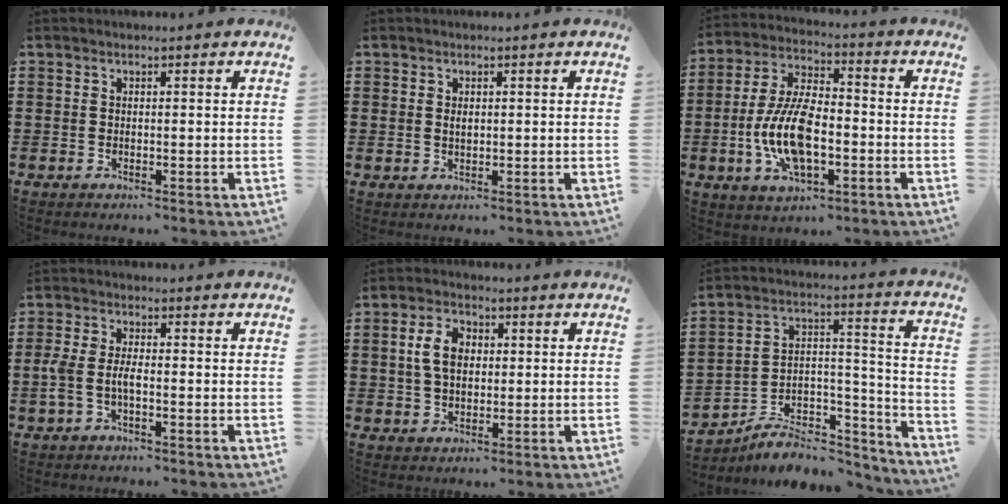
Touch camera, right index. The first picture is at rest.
{"total": 1.1, "force": [0.3, 0.7, 0.8], "torque": [-0.017, 0.005, 0.006]}
{"total": 11.6, "force": [-2.9, 5.3, 9.9], "torque": [-0.225, -0.004, -0.058]}
{"total": 3.6, "force": [-0.9, 1.4, 3.2], "torque": [-0.078, -0.003, -0.023]}
{"total": 5.6, "force": [0.7, 3.7, 4.2], "torque": [-0.108, 0.010, 0.005]}
{"total": 6.5, "force": [-5.4, 3.2, 1.9], "torque": [-0.033, 0.011, -0.103]}